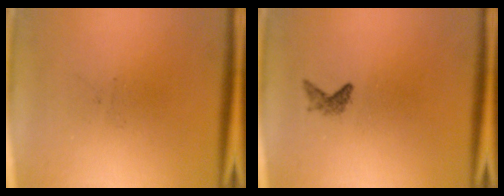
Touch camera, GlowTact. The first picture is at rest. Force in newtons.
{"total": 1.1}